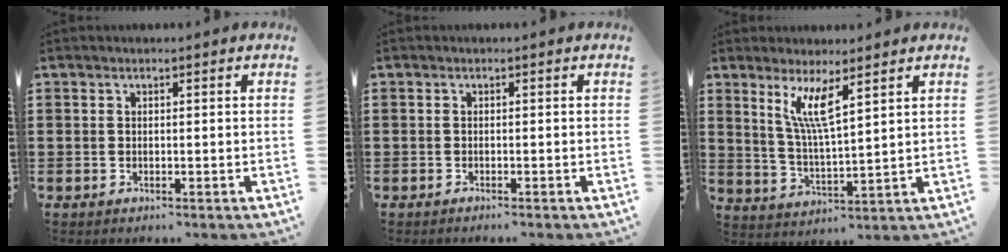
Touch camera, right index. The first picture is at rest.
{"total": 0.5, "force": [-0.5, 0.0, 0.2], "torque": [-0.004, -0.001, -0.010]}
{"total": 6.4, "force": [3.3, 0.9, 5.4], "torque": [-0.116, -0.002, 0.058]}